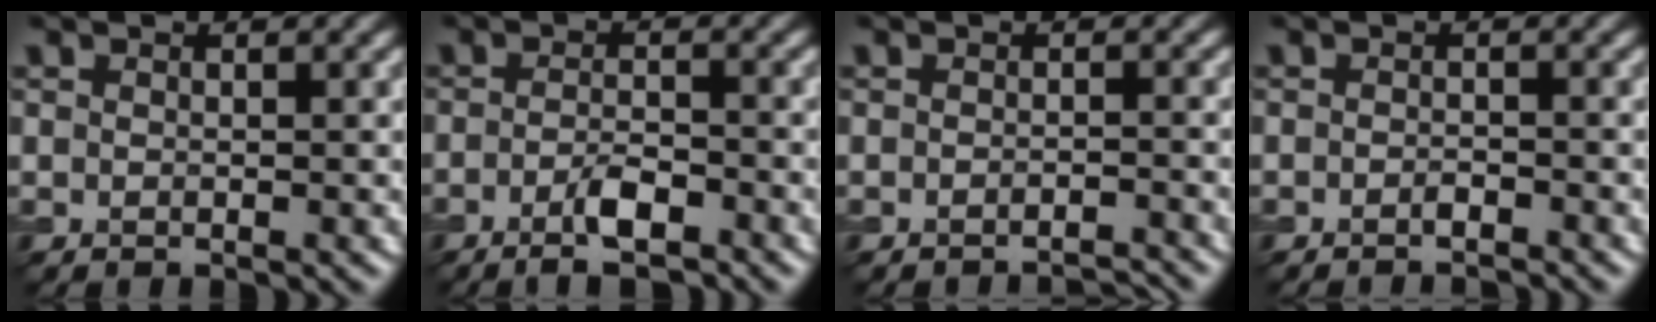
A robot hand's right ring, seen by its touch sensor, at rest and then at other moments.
{"total": 3.2, "force": [-1.9, 0.8, 2.5], "torque": [-0.050, -0.002, -0.037]}
{"total": 1.9, "force": [-1.8, 0.2, 0.6], "torque": [0.004, 0.003, -0.027]}
{"total": 1.2, "force": [-0.9, 0.2, 0.7], "torque": [-0.010, -0.002, -0.016]}